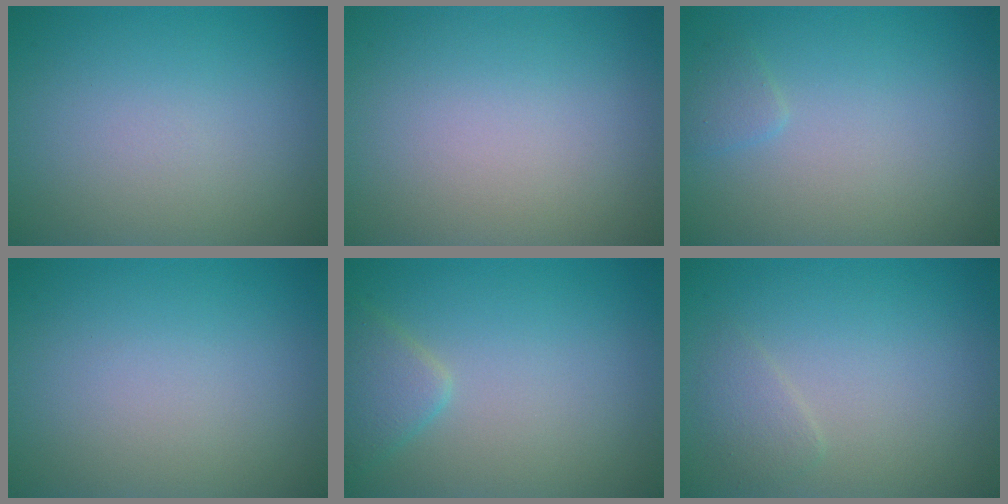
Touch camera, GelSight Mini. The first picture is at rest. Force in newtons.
{"total": 0.0}
{"total": 1.0, "press": 0.9, "slide": 0.1}
{"total": 0.0}
{"total": 2.3, "press": 2.3, "slide": 0.2}
{"total": 1.3, "press": 1.3, "slide": 0.1}